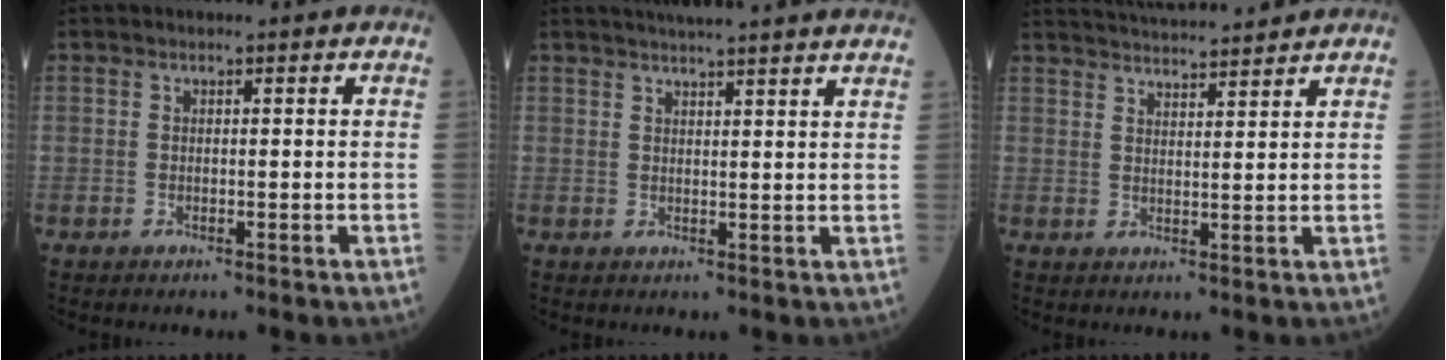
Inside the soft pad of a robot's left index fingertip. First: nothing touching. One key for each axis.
{"total": 14.8, "fx": 13.5, "fy": -0.2, "fz": 6.2, "tx": -0.099, "ty": 0.011, "tz": 0.165}
{"total": 12.2, "fx": 11.6, "fy": 0.5, "fz": 3.6, "tx": -0.070, "ty": 0.021, "tz": 0.172}